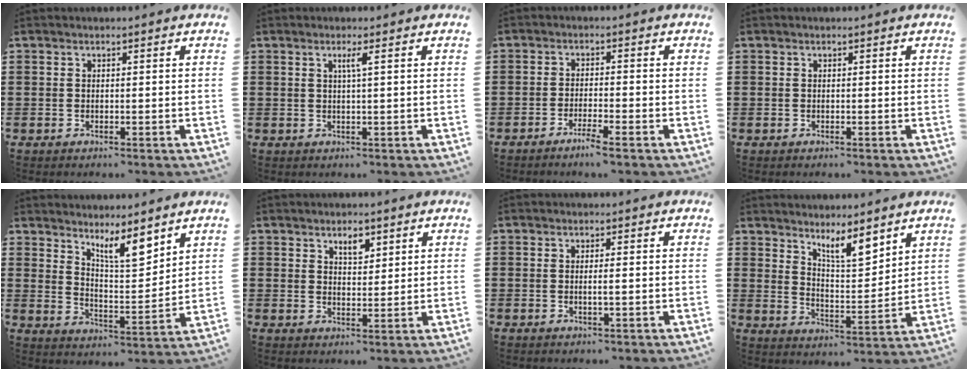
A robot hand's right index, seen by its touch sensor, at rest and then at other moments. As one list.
[{"total": 1.7, "force": [0.5, -0.3, 1.5], "torque": [-0.029, -0.003, 0.007]}, {"total": 2.5, "force": [-2.0, -0.3, 1.4], "torque": [-0.031, -0.003, -0.039]}, {"total": 0.0}, {"total": 7.1, "force": [5.9, 1.7, 3.6], "torque": [-0.064, -0.028, 0.101]}, {"total": 2.9, "force": [2.1, 1.3, 1.6], "torque": [-0.029, 0.001, 0.036]}, {"total": 1.2, "force": [-0.1, -0.1, 1.2], "torque": [-0.023, -0.004, -0.003]}, {"total": 6.6, "force": [5.6, 1.3, 3.2], "torque": [-0.063, -0.025, 0.097]}]